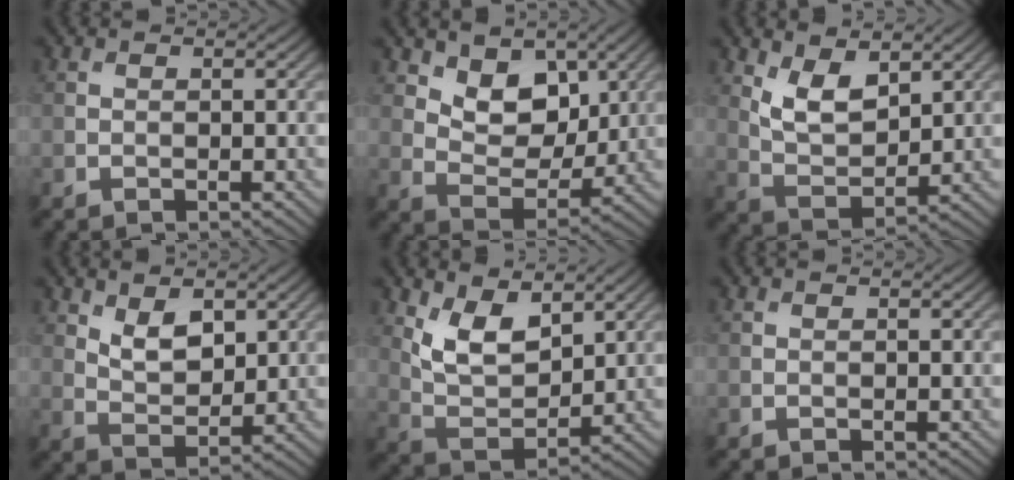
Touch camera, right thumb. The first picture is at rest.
{"total": 7.1, "force": [3.8, 4.4, 4.1], "torque": [-0.086, -0.019, 0.058]}
{"total": 6.1, "force": [3.3, 3.0, 4.2], "torque": [-0.090, -0.013, 0.066]}
{"total": 4.9, "force": [2.4, 2.7, 3.3], "torque": [-0.067, -0.008, 0.048]}
{"total": 7.6, "force": [4.0, 3.9, 5.1], "torque": [-0.109, -0.015, 0.076]}
{"total": 0.0}